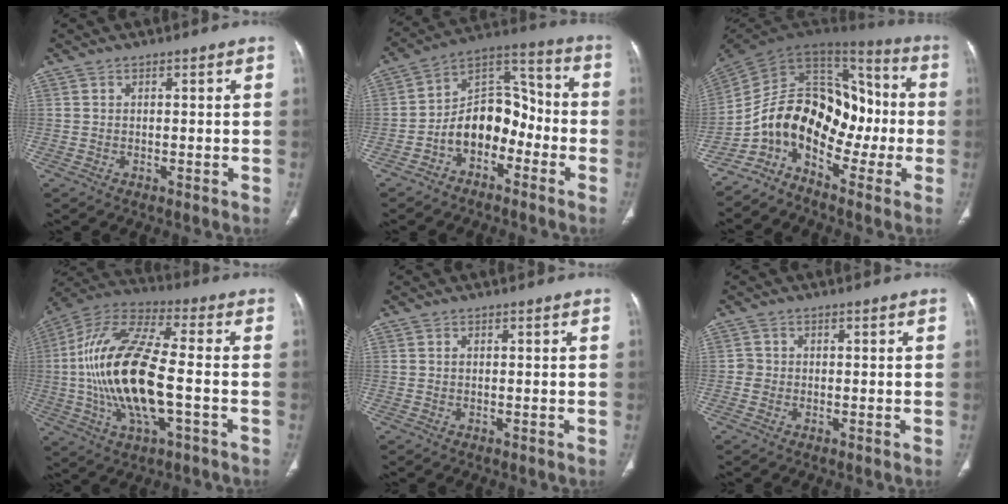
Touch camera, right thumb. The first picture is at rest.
{"total": 12.3, "force": [-4.7, 8.4, 7.7], "torque": [-0.092, 0.074, -0.088]}
{"total": 18.8, "force": [-5.8, 11.8, 13.4], "torque": [-0.190, 0.103, -0.110]}
{"total": 21.3, "force": [-2.3, 7.8, 19.7], "torque": [-0.409, 0.023, -0.042]}
{"total": 0.0}
{"total": 1.6, "force": [-0.3, 1.5, 0.2], "torque": [0.006, 0.007, -0.009]}